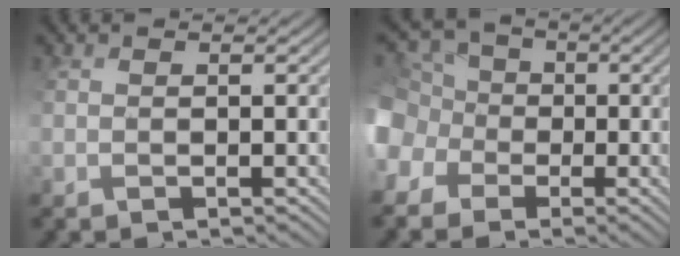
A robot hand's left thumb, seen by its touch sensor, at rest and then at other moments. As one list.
[{"total": 11.3, "force": [-2.9, 9.8, 4.7], "torque": [-0.157, -0.014, -0.081]}]